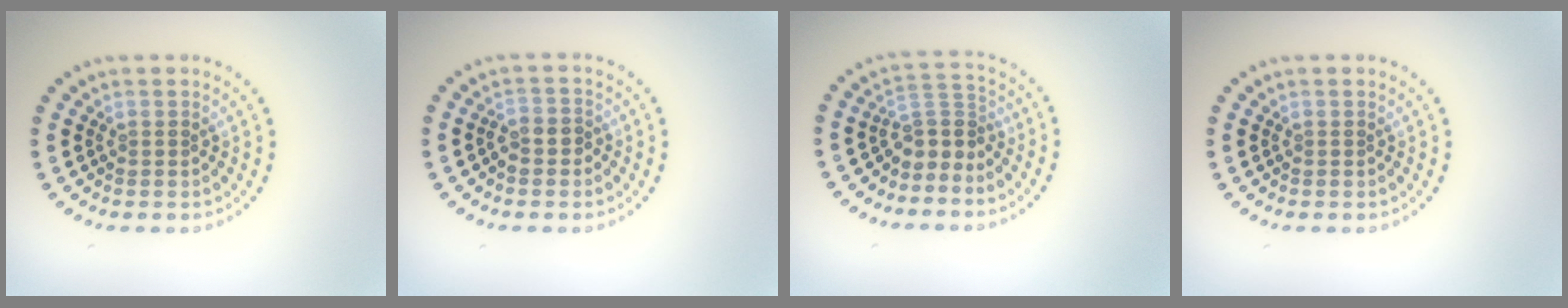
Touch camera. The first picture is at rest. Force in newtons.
{"total": 1.9, "press": 1.7, "slide": 0.8}
{"total": 2.9, "press": 2.0, "slide": 2.1}
{"total": 0.0}